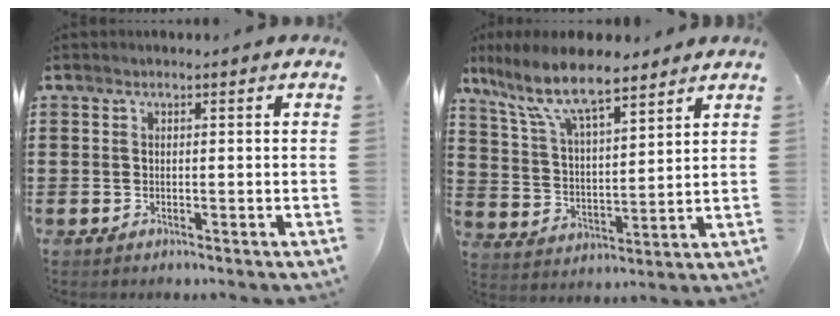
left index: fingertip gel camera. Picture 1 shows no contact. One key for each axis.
{"total": 10.1, "fx": 7.8, "fy": 2.5, "fz": 5.9, "tx": -0.141, "ty": -0.025, "tz": 0.136}